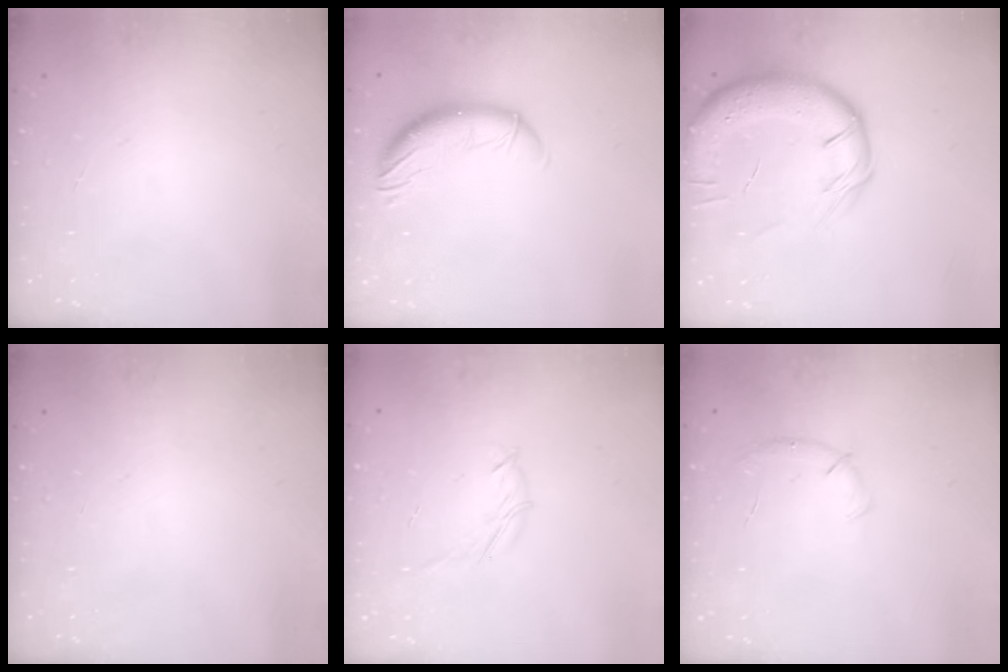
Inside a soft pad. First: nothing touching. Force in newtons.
{"total": 10.5, "press": 10.4, "slide": 1.7}
{"total": 15.4, "press": 14.9, "slide": 4.0}
{"total": 0.0}
{"total": 3.9, "press": 3.8, "slide": 0.8}
{"total": 4.3, "press": 4.1, "slide": 1.1}